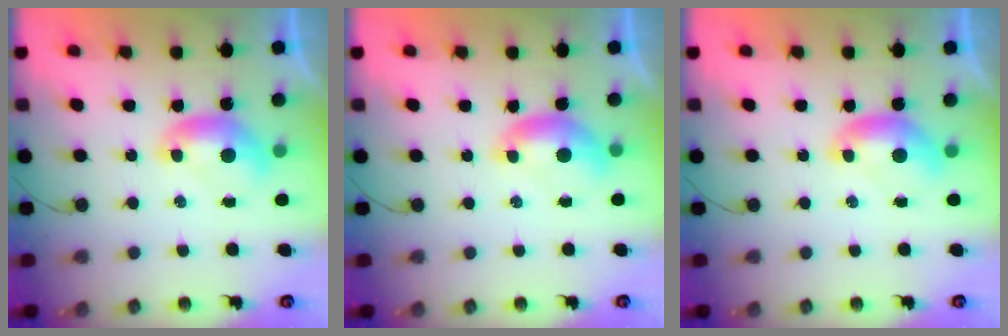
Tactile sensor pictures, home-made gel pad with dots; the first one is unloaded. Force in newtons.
{"total": 0.8, "press": 0.6, "slide": 0.5}
{"total": 0.0}